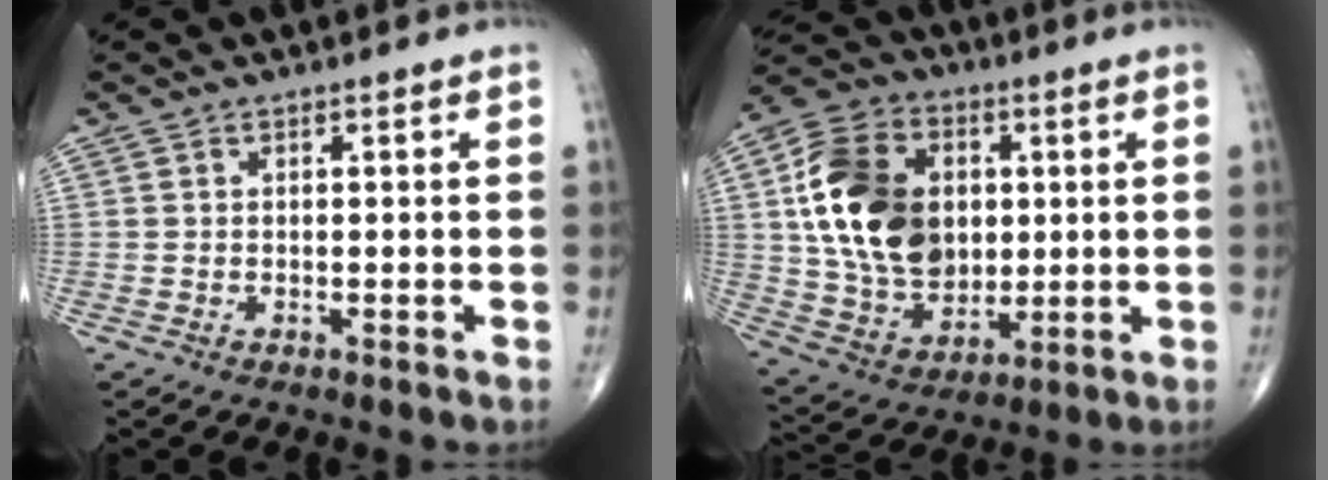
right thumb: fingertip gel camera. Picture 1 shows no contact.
{"total": 20.0, "force": [2.9, 14.5, 13.6], "torque": [-0.223, -0.001, 0.059]}